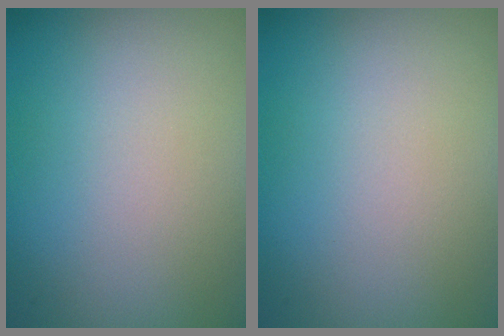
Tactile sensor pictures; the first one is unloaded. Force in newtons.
{"total": 0.0}